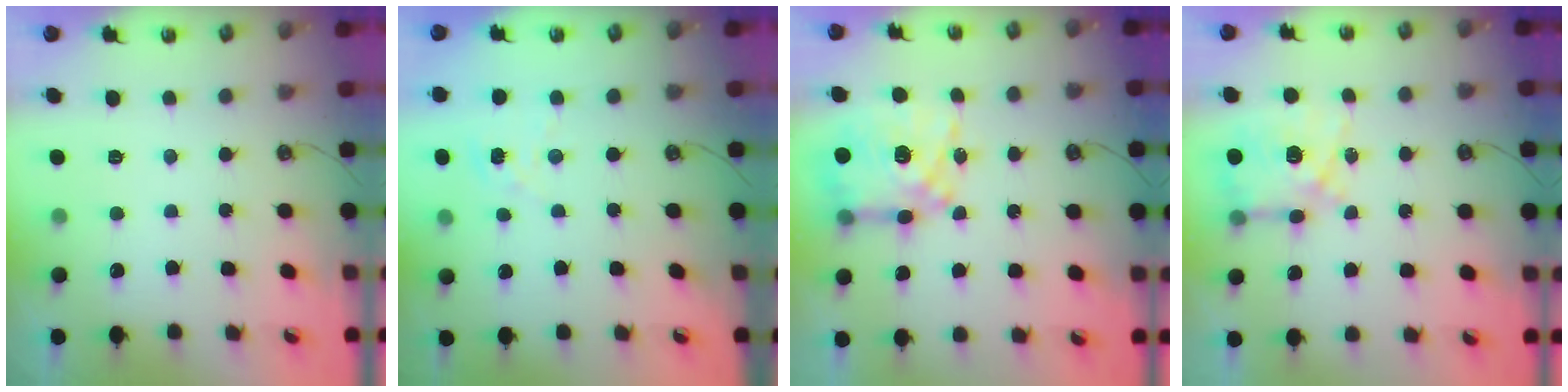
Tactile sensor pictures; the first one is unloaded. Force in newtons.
{"total": 2.5, "press": 2.5, "slide": 0.2}
{"total": 12.2, "press": 12.2, "slide": 1.2}
{"total": 8.3, "press": 8.3, "slide": 0.5}